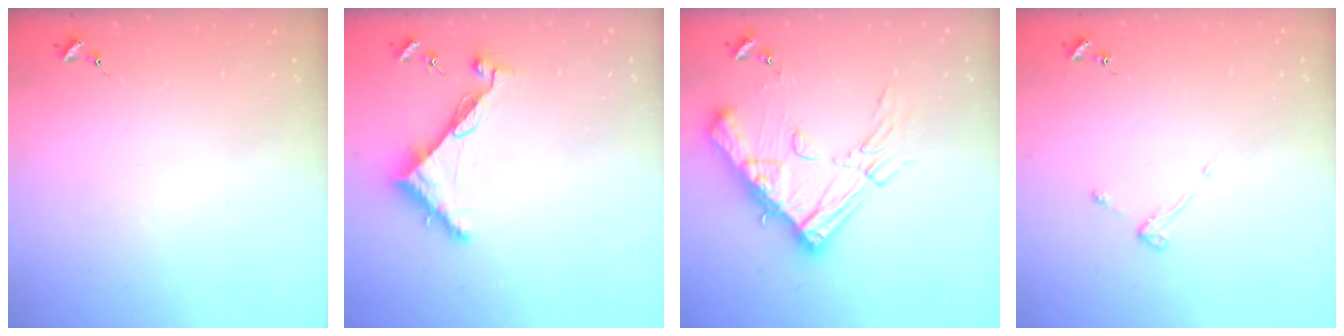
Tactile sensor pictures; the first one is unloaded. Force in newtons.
{"total": 6.8, "press": 6.8, "slide": 0.3}
{"total": 20.5, "press": 20.3, "slide": 2.3}
{"total": 3.0, "press": 3.0, "slide": 0.4}